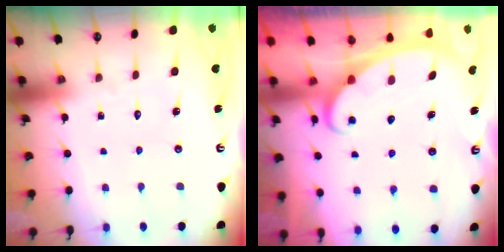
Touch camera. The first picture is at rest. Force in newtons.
{"total": 2.3, "press": 2.2, "slide": 0.3}